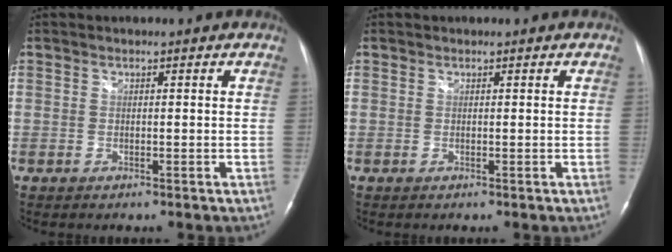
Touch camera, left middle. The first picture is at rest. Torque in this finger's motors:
{"motor_torque": [-0.13, -0.02, -0.08, -0.01]}